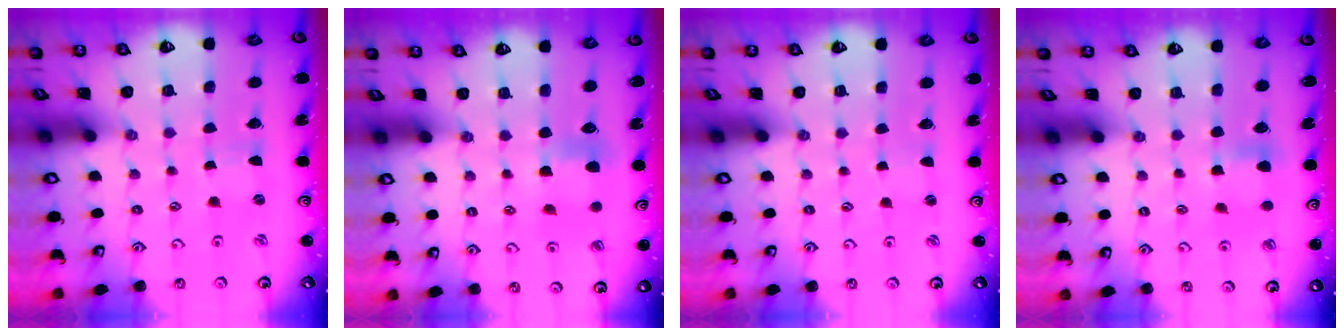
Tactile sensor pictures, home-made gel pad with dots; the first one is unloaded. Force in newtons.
{"total": 7.1, "press": 7.1, "slide": 0.5}
{"total": 0.9, "press": 0.9, "slide": 0.1}
{"total": 6.4, "press": 6.4, "slide": 0.6}